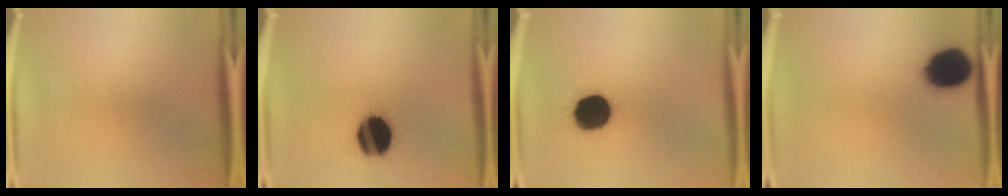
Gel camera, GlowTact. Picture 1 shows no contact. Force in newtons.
{"total": 17.4}
{"total": 16.0}
{"total": 14.1}